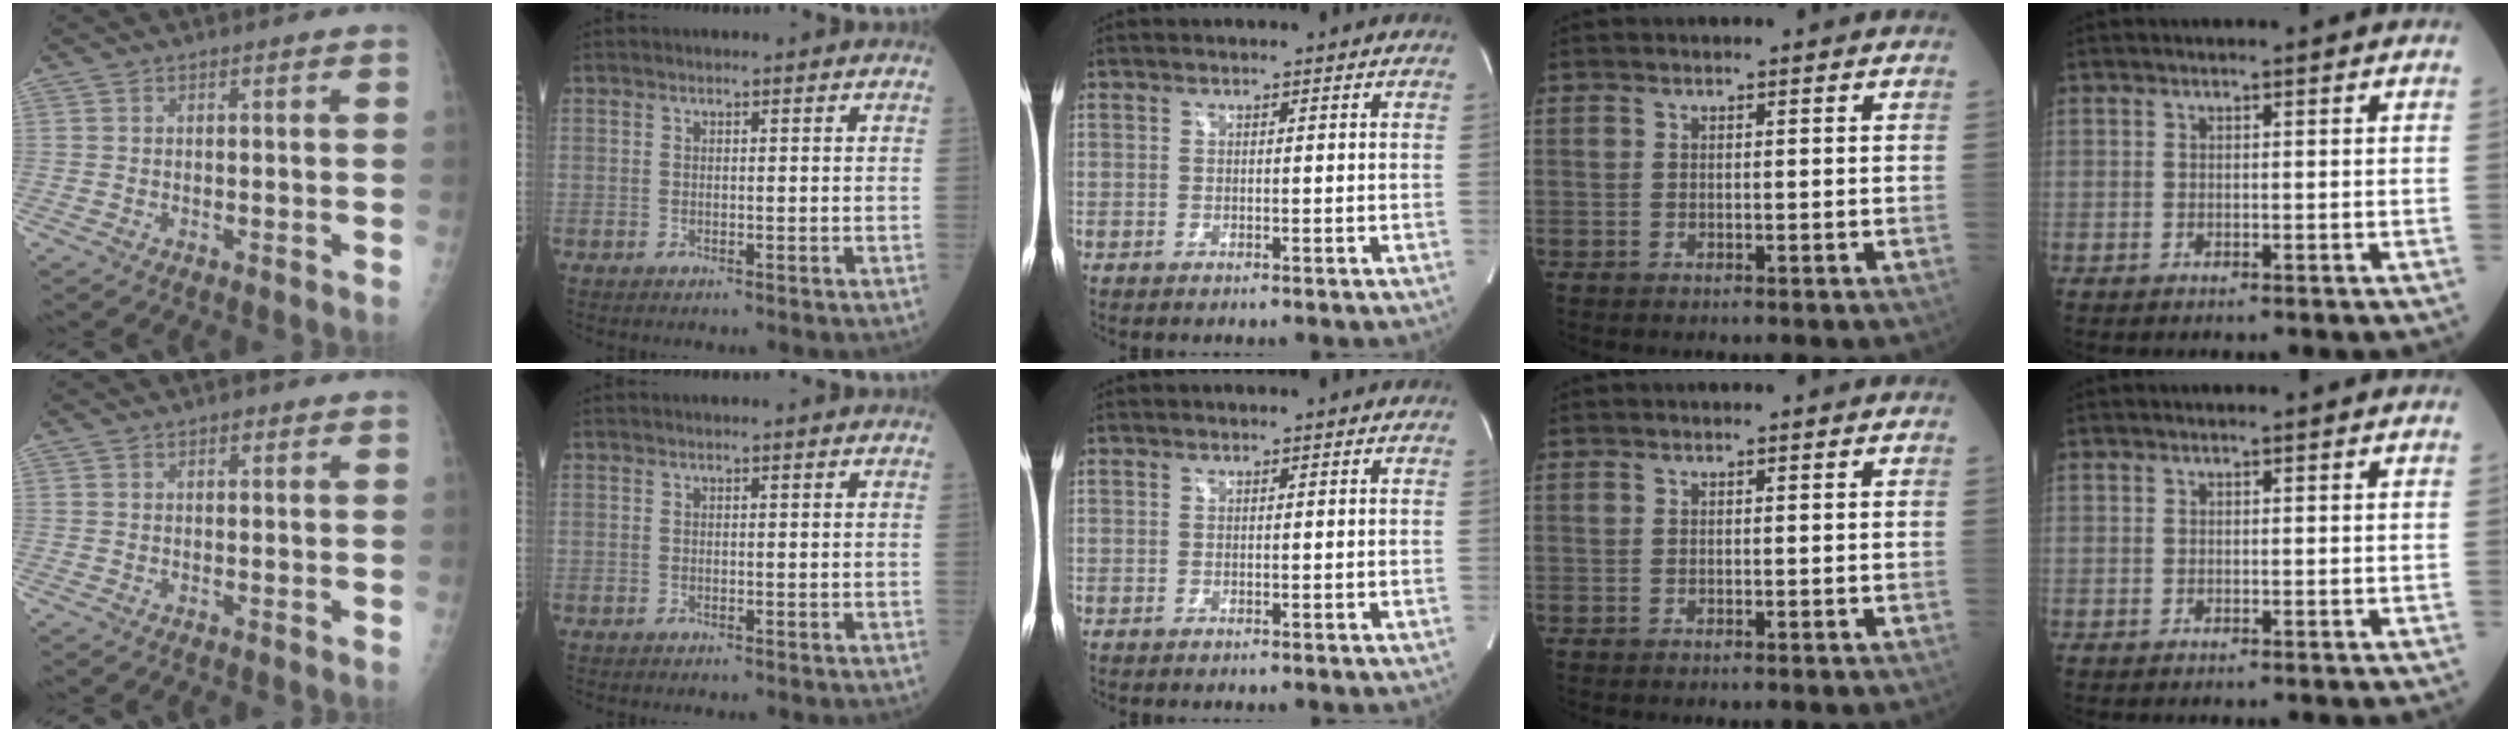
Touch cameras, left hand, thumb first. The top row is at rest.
{"thumb": {"total": 0.6, "force": [0.3, 0.4, 0.4], "torque": [0.000, 0.001, 0.001]}}